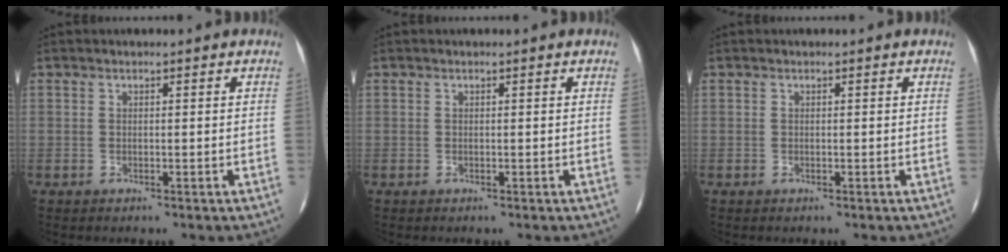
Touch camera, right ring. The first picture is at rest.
{"total": 0.0}
{"total": 0.0}